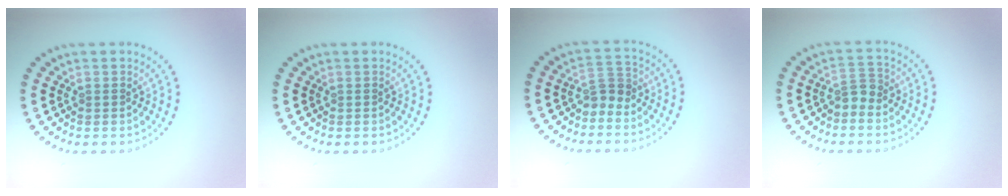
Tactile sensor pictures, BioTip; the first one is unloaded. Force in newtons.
{"total": 0.0}
{"total": 1.7, "press": 1.3, "slide": 1.2}
{"total": 1.7, "press": 1.2, "slide": 1.1}